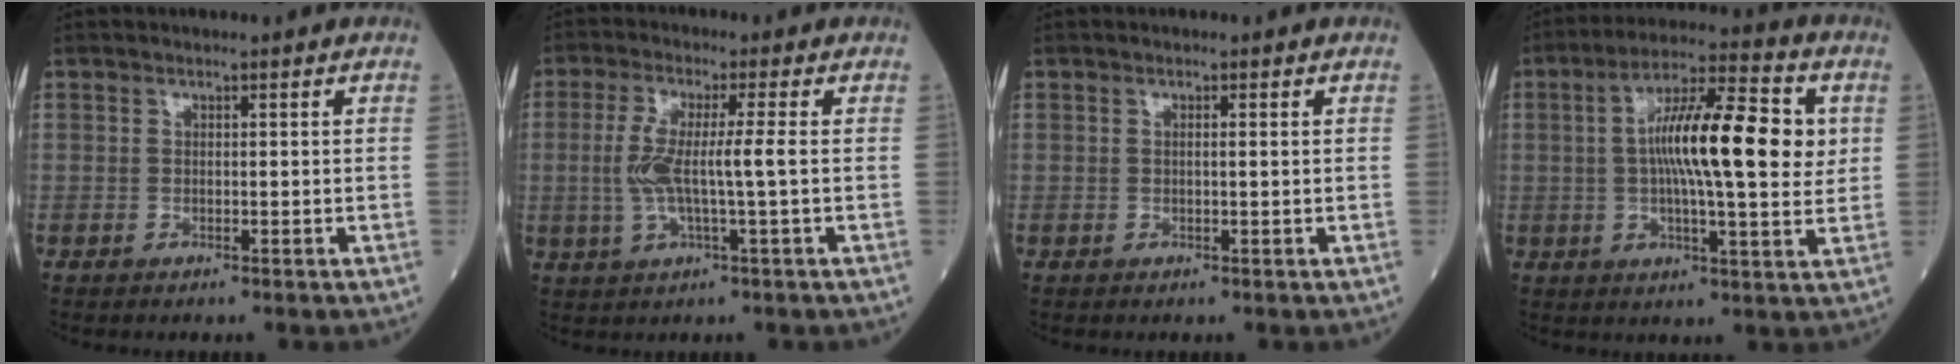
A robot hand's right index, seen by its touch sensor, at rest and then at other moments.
{"total": 6.5, "force": [-0.3, 0.1, 6.5], "torque": [-0.143, 0.003, -0.007]}
{"total": 0.7, "force": [0.1, -0.1, 0.7], "torque": [-0.015, 0.001, 0.000]}
{"total": 15.4, "force": [2.2, 2.8, 15.0], "torque": [-0.252, 0.025, 0.025]}